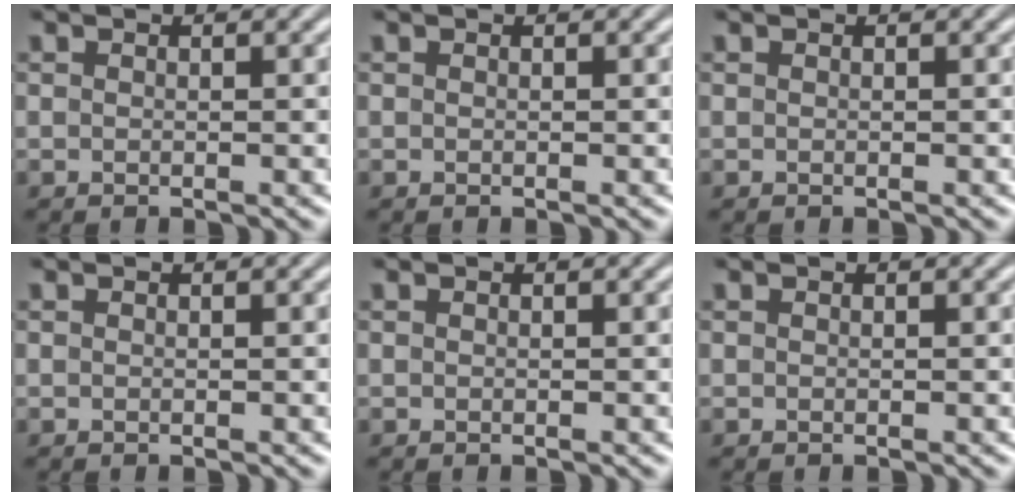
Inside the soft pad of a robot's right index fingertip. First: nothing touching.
{"total": 0.0}
{"total": 0.0}
{"total": 0.0}
{"total": 0.0}
{"total": 0.0}